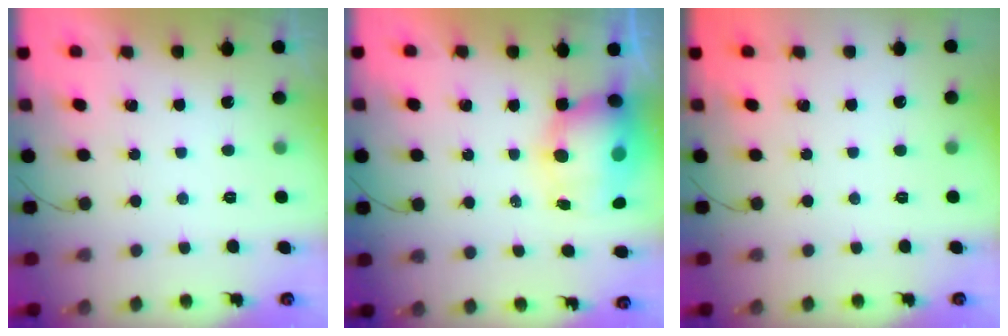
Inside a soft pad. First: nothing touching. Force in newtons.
{"total": 12.0, "press": 11.6, "slide": 3.0}
{"total": 0.0}